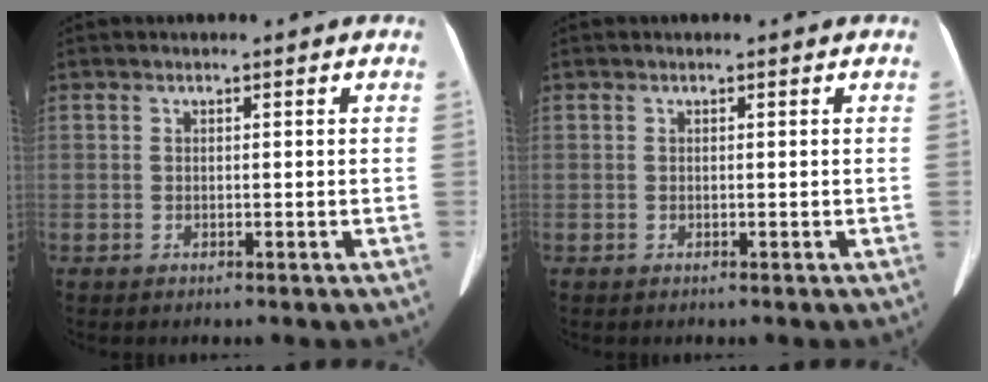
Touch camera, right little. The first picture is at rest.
{"total": 0.0}